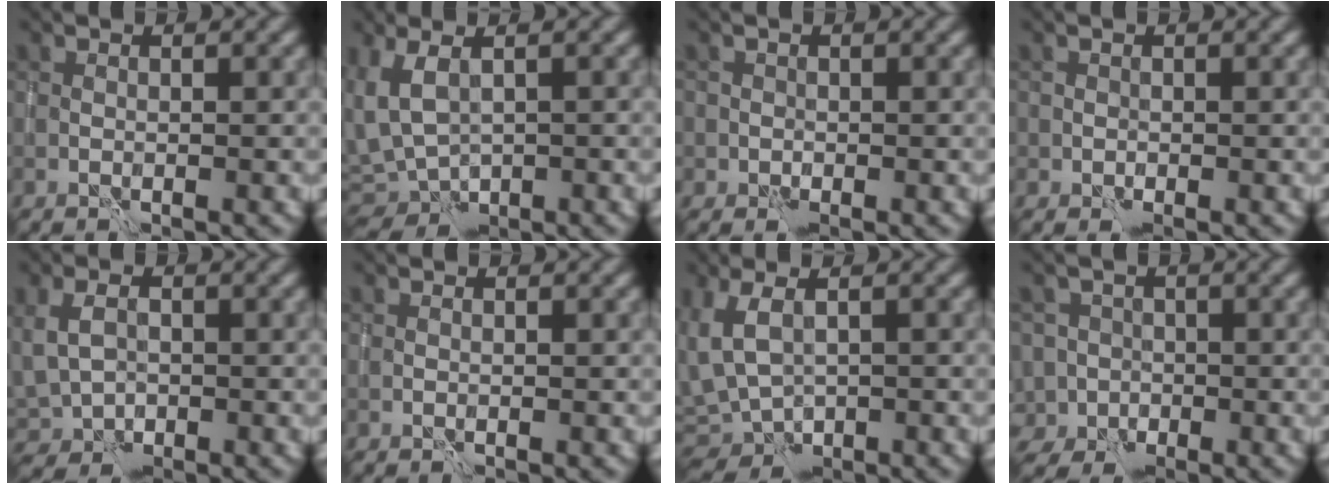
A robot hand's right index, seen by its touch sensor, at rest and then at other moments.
{"total": 4.2, "force": [-1.0, 2.7, 3.0], "torque": [-0.063, -0.012, -0.008]}
{"total": 1.0, "force": [-0.5, 0.9, -0.1], "torque": [0.009, -0.001, -0.012]}
{"total": 0.7, "force": [-0.2, 0.6, -0.1], "torque": [0.008, 0.000, -0.006]}
{"total": 4.5, "force": [-0.1, 3.6, 2.7], "torque": [-0.059, -0.006, 0.015]}
{"total": 0.0}
{"total": 4.7, "force": [-1.0, 3.1, 3.3], "torque": [-0.068, -0.015, -0.003]}
{"total": 6.0, "force": [-2.9, 5.1, 1.0], "torque": [-0.007, -0.011, -0.069]}